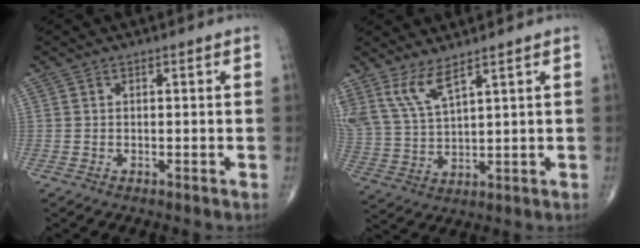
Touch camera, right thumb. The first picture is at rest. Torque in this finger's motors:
{"motor_torque": [-0.21, 0.01, 0.80, 0.63, 0.15]}